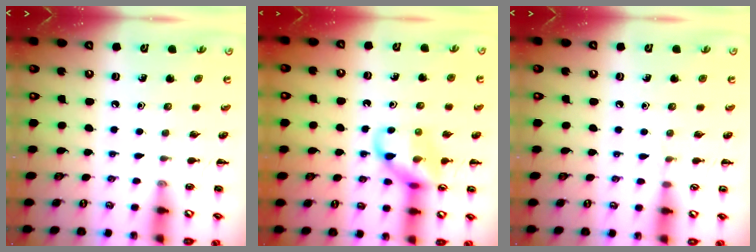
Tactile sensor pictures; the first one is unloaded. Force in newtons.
{"total": 11.7, "press": 11.7, "slide": 0.8}
{"total": 3.1, "press": 2.9, "slide": 1.1}